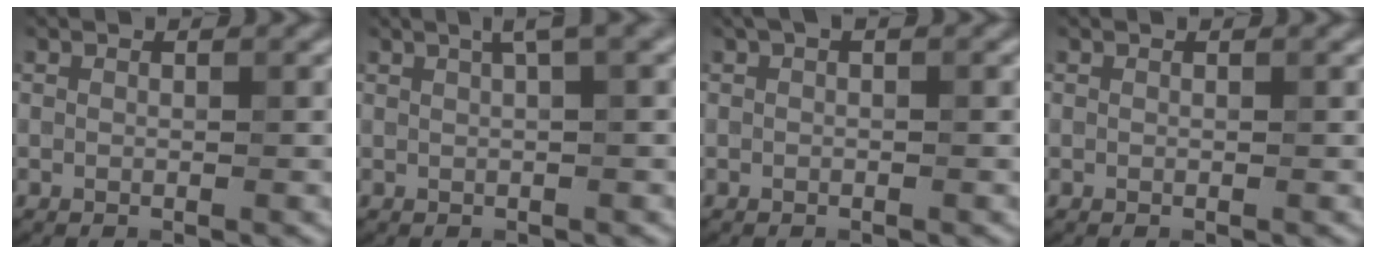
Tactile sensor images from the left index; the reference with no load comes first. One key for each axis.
{"total": 2.7, "fx": 1.4, "fy": 0.5, "fz": 2.3, "tx": -0.026, "ty": 0.010, "tz": 0.019}
{"total": 0.9, "fx": 0.3, "fy": 0.4, "fz": 0.8, "tx": -0.014, "ty": 0.005, "tz": 0.005}
{"total": 0.0}